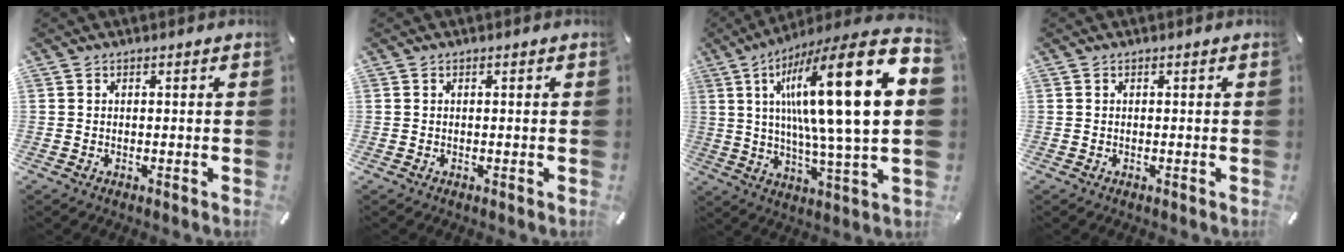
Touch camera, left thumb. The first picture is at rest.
{"total": 0.0}
{"total": 27.0, "force": [6.8, 4.4, 25.8], "torque": [-0.469, -0.048, 0.084]}
{"total": 0.0}